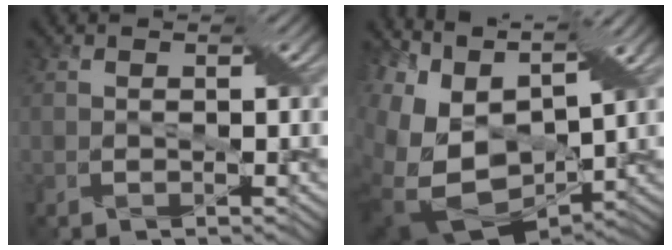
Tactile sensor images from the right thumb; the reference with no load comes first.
{"total": 17.9, "force": [2.1, 11.7, 13.3], "torque": [-0.305, 0.001, 0.075]}